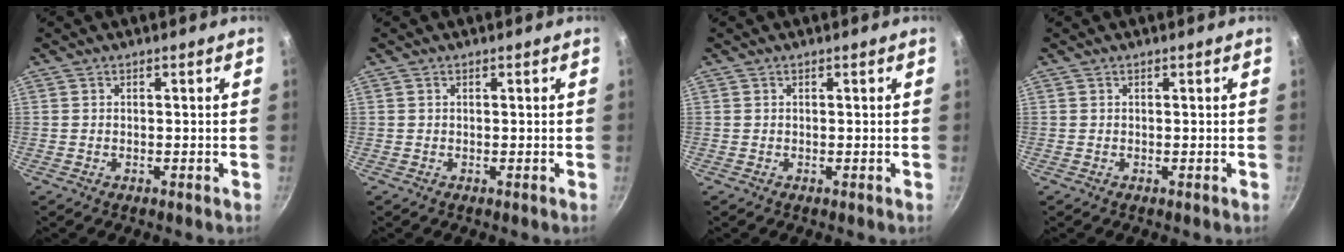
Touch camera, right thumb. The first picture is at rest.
{"total": 0.0}
{"total": 0.0}
{"total": 0.0}